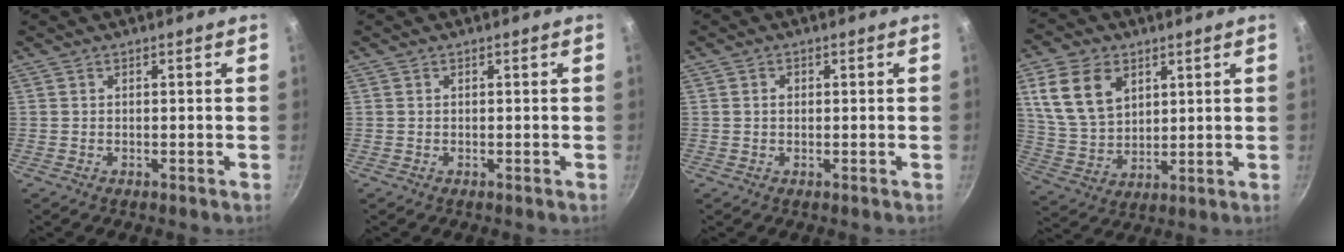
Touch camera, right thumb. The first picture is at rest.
{"total": 0.0}
{"total": 1.2, "force": [0.2, 1.0, 0.7], "torque": [-0.011, 0.005, 0.003]}
{"total": 13.2, "force": [5.1, 9.2, 8.0], "torque": [-0.135, -0.016, 0.111]}